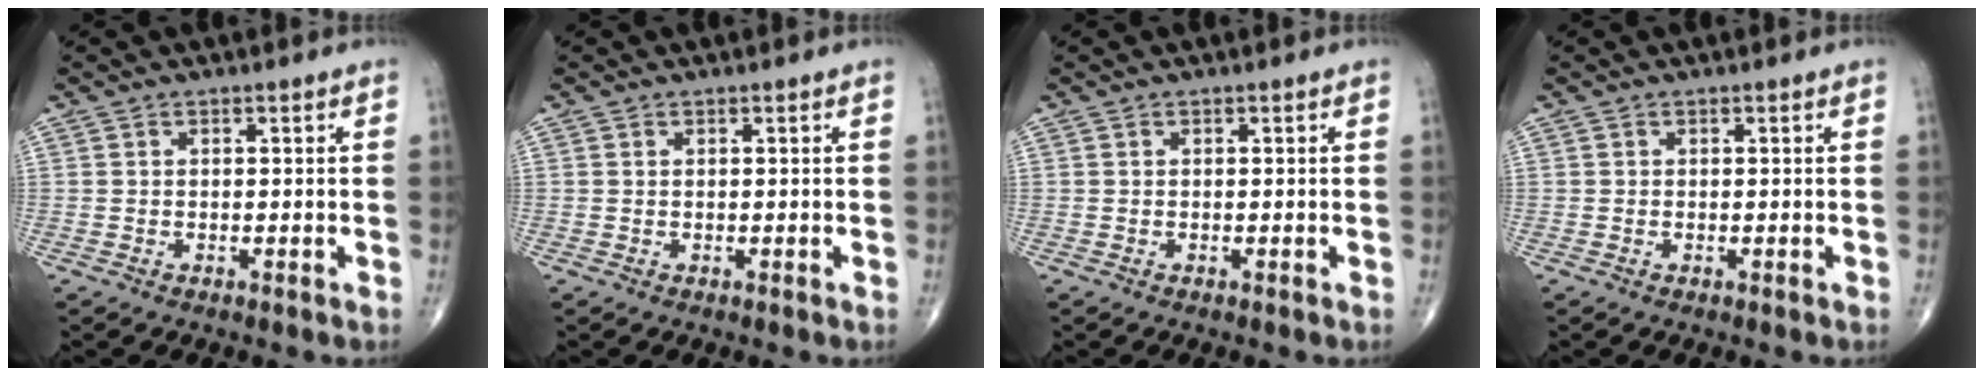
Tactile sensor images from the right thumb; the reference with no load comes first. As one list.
[{"total": 0.0}, {"total": 0.0}, {"total": 0.0}]